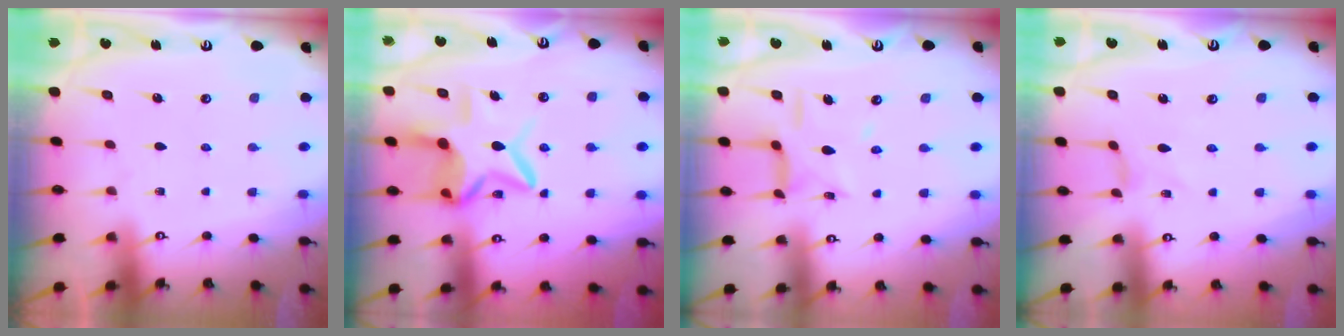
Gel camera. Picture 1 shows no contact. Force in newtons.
{"total": 10.9, "press": 10.8, "slide": 1.4}
{"total": 9.9, "press": 9.8, "slide": 0.7}
{"total": 0.0}